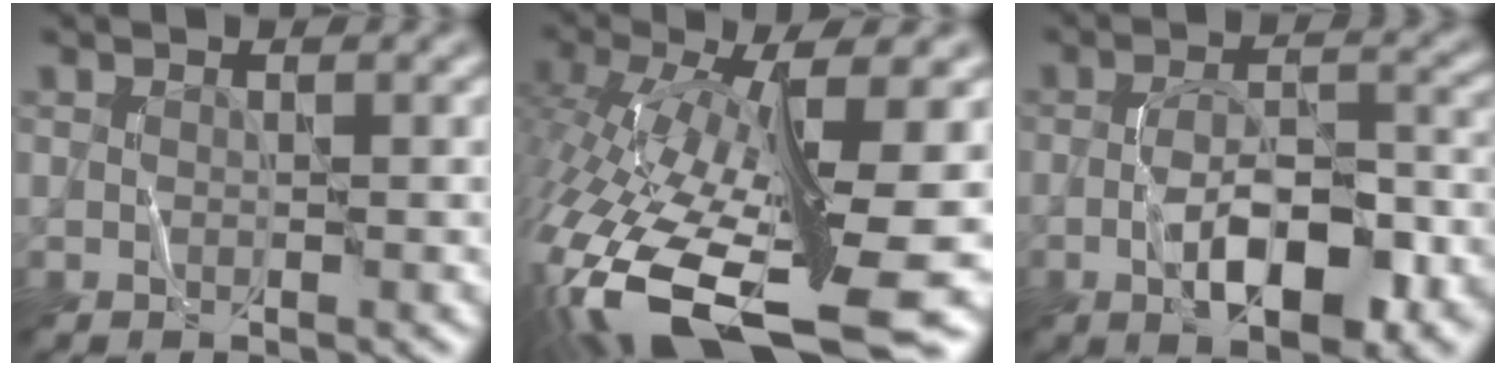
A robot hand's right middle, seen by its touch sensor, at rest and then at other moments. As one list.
[{"total": 16.8, "force": [-6.0, 5.3, 14.7], "torque": [-0.309, -0.019, -0.094]}, {"total": 8.5, "force": [-3.2, 3.4, 7.0], "torque": [-0.117, 0.010, -0.049]}]